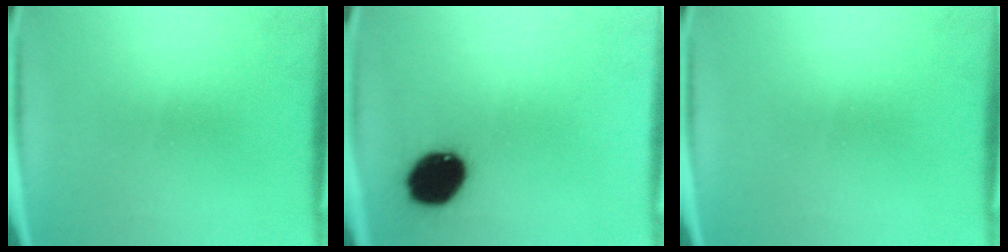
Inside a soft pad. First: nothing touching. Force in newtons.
{"total": 12.4}
{"total": 0.0}